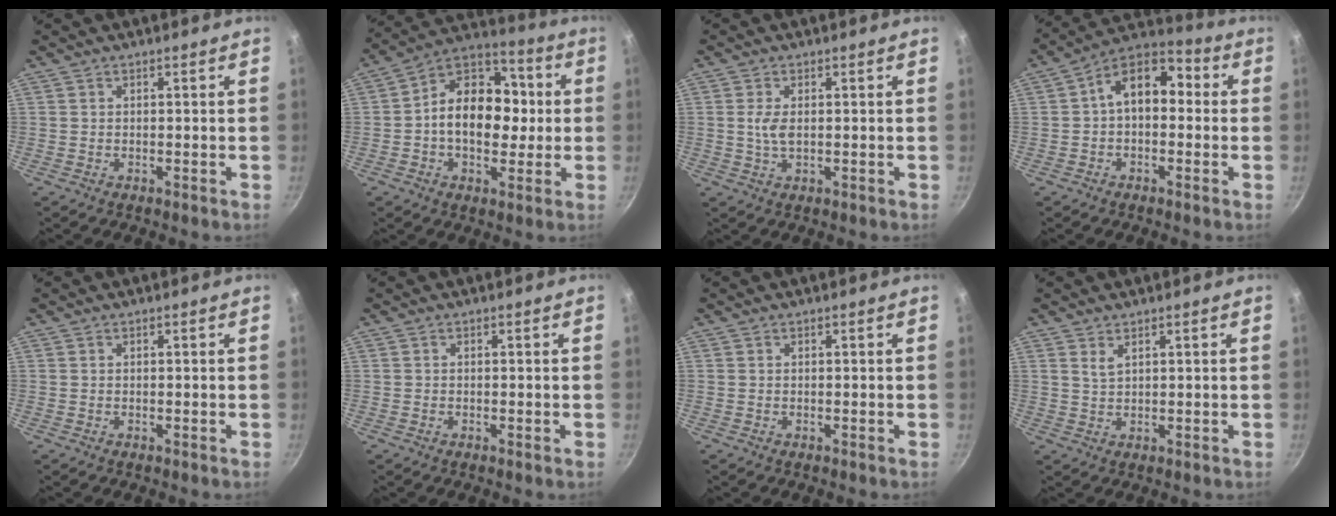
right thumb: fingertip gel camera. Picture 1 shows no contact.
{"total": 16.5, "force": [-0.3, 11.8, 11.5], "torque": [-0.135, 0.034, -0.024]}
{"total": 3.2, "force": [0.3, 1.5, 2.7], "torque": [-0.053, -0.002, 0.008]}
{"total": 11.5, "force": [0.7, 7.7, 8.5], "torque": [-0.100, 0.040, -0.009]}
{"total": 0.0}
{"total": 0.0}
{"total": 0.0}
{"total": 1.9, "force": [1.1, 0.8, 1.3], "torque": [-0.024, -0.007, 0.024]}